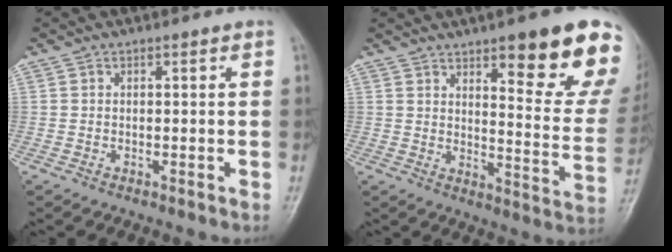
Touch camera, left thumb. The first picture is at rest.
{"total": 17.6, "force": [10.2, 4.0, 13.8], "torque": [-0.141, -0.060, 0.139]}